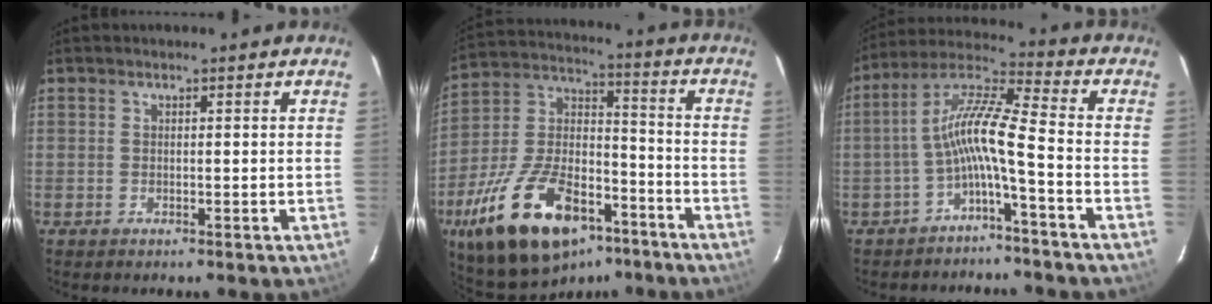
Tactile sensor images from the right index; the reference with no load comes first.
{"total": 25.2, "force": [-14.4, 12.5, 16.4], "torque": [-0.326, 0.000, -0.232]}
{"total": 9.3, "force": [-3.5, 0.2, 8.6], "torque": [-0.194, 0.021, -0.069]}